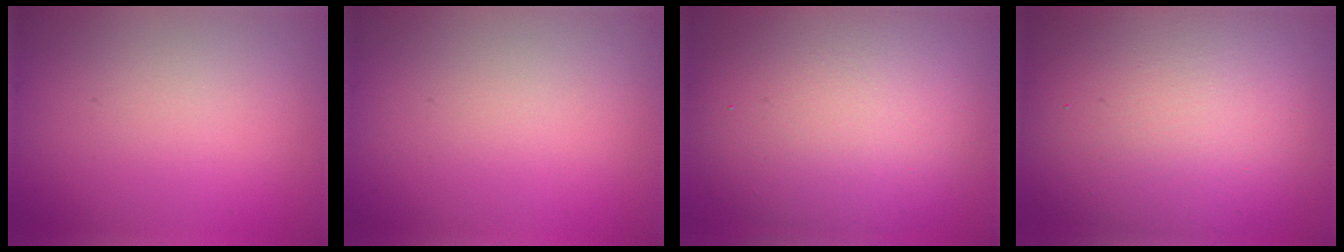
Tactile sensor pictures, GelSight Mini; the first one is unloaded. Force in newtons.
{"total": 0.0}
{"total": 12.3, "press": 12.3, "slide": 0.9}
{"total": 14.7, "press": 14.7, "slide": 0.6}